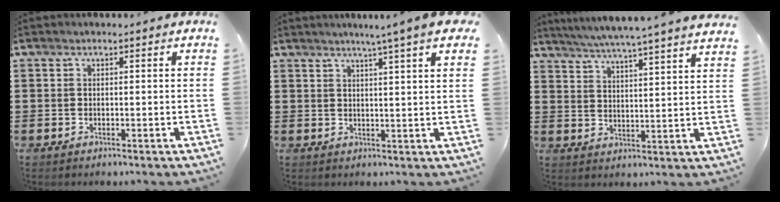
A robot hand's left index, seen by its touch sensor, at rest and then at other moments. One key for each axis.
{"total": 5.4, "fx": 3.9, "fy": -0.5, "fz": 3.8, "tx": -0.075, "ty": -0.014, "tz": 0.064}
{"total": 5.2, "fx": 4.8, "fy": -1.2, "fz": 1.6, "tx": -0.048, "ty": -0.035, "tz": 0.079}